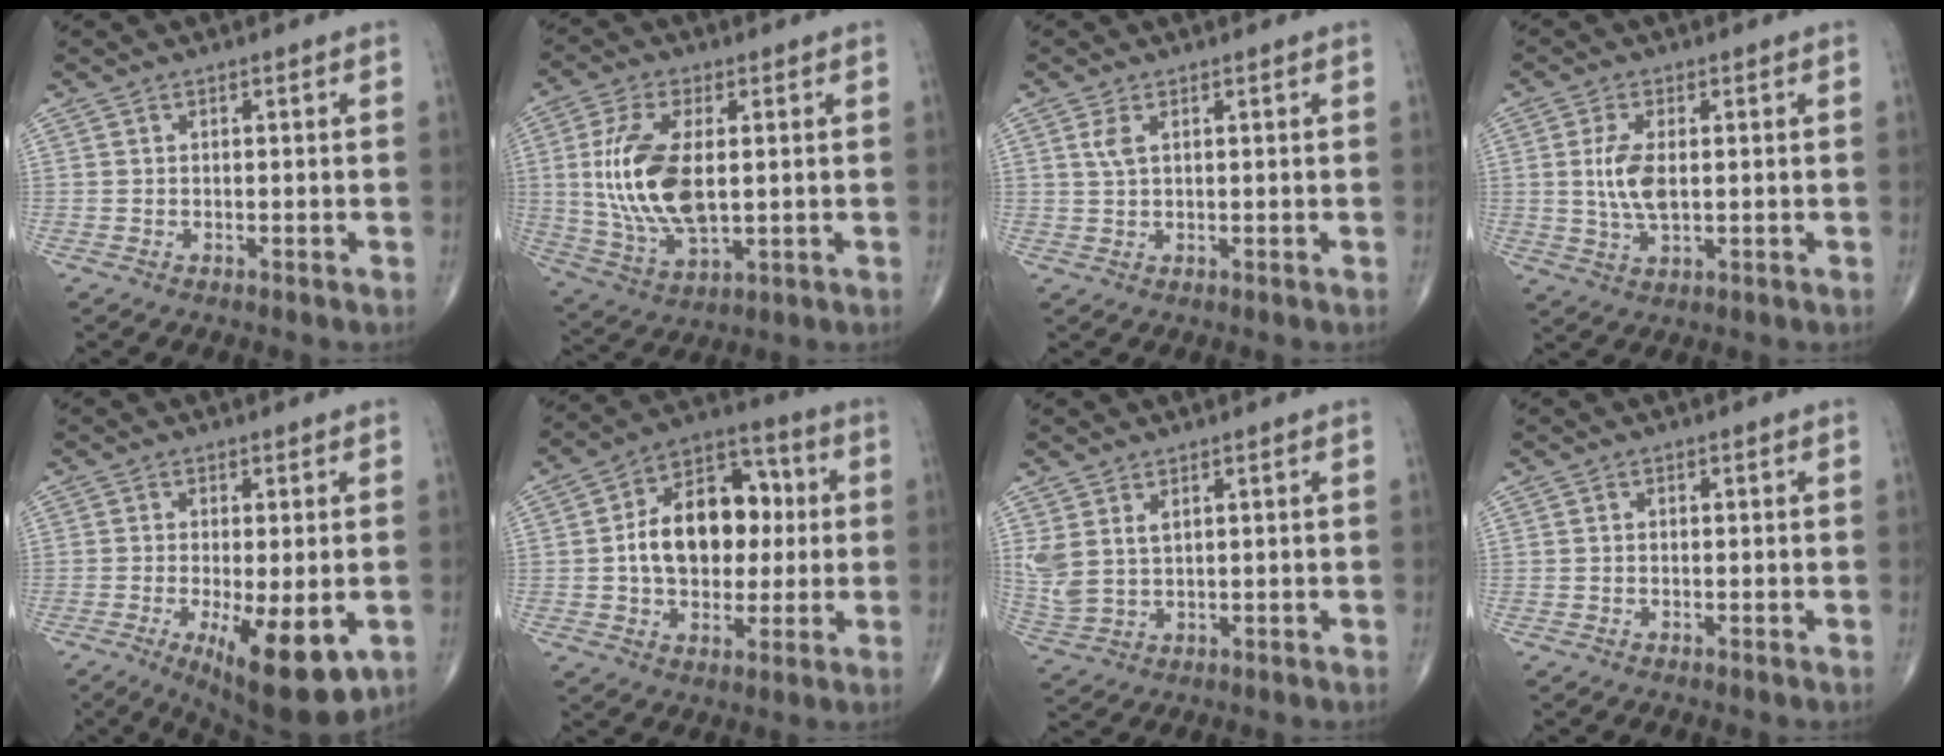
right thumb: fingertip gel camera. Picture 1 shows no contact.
{"total": 15.3, "force": [1.2, 7.4, 13.3], "torque": [-0.277, -0.011, 0.033]}
{"total": 2.2, "force": [0.9, 0.9, 1.8], "torque": [-0.044, 0.005, 0.024]}
{"total": 6.4, "force": [0.5, 3.0, 5.7], "torque": [-0.121, -0.007, 0.012]}
{"total": 13.1, "force": [-4.2, 4.3, 11.6], "torque": [-0.170, -0.022, -0.052]}
{"total": 17.4, "force": [1.1, 11.8, 12.8], "torque": [-0.160, 0.030, 0.014]}
{"total": 5.4, "force": [2.2, 3.0, 4.0], "torque": [-0.096, -0.007, 0.058]}
{"total": 0.0}